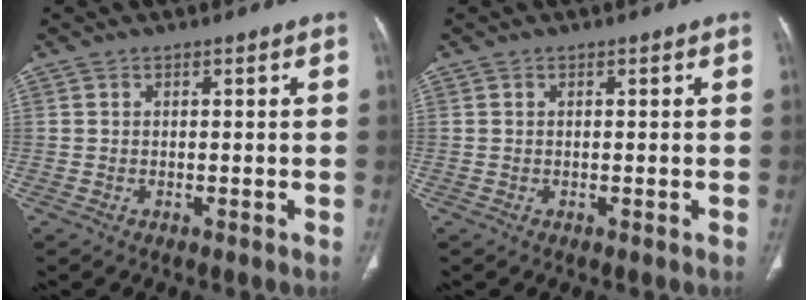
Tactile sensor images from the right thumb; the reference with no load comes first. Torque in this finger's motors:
{"motor_torque": [-0.14, 0.14, -0.01, 0.01, 0.03]}